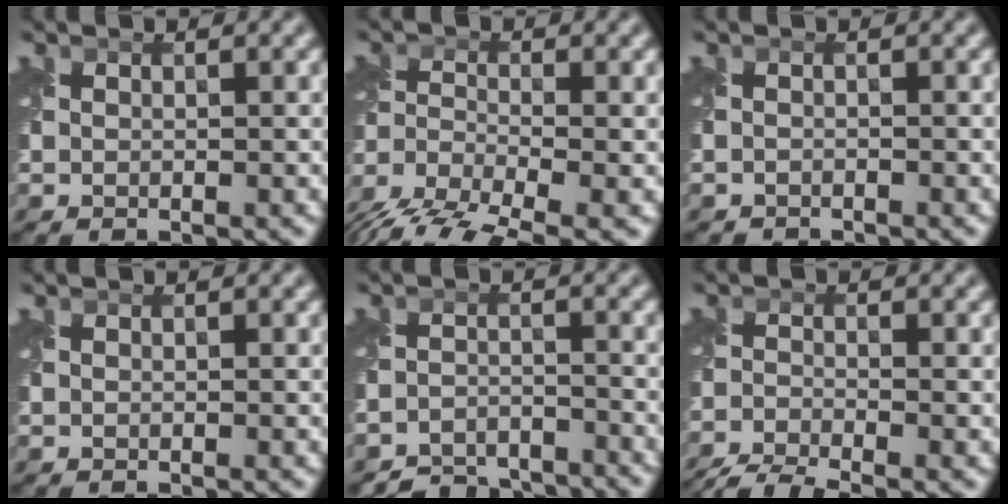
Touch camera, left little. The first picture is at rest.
{"total": 7.4, "force": [-5.8, 2.3, 4.0], "torque": [-0.079, -0.015, -0.116]}
{"total": 1.3, "force": [-1.3, 0.1, -0.2], "torque": [0.003, -0.011, -0.023]}
{"total": 0.0}
{"total": 4.8, "force": [-4.7, 1.1, 0.4], "torque": [-0.005, -0.012, -0.082]}
{"total": 5.1, "force": [-4.5, 0.7, 2.2], "torque": [-0.045, -0.027, -0.093]}